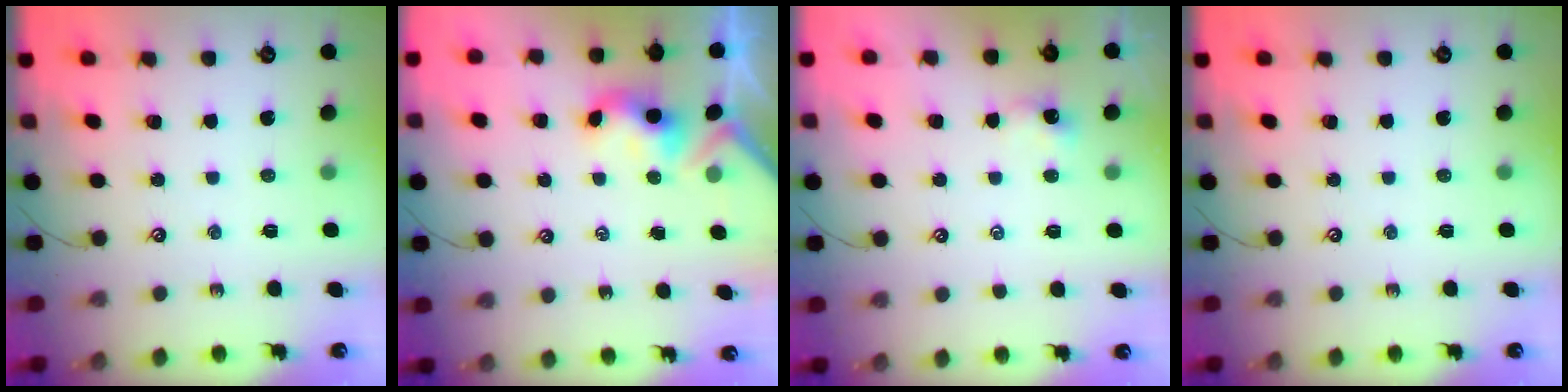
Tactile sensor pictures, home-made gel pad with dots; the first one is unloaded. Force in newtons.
{"total": 3.7, "press": 3.7, "slide": 0.2}
{"total": 2.6, "press": 2.6, "slide": 0.2}
{"total": 0.0}